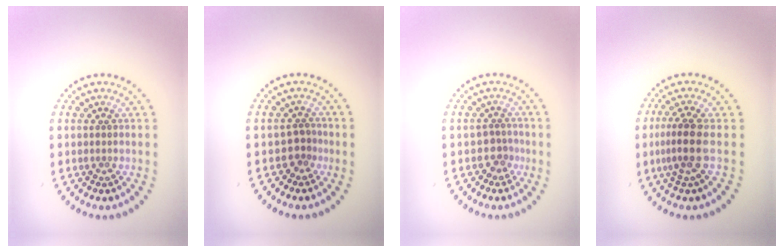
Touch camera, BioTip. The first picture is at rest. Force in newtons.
{"total": 1.3, "press": 1.0, "slide": 0.9}
{"total": 1.8, "press": 1.1, "slide": 1.3}
{"total": 2.8, "press": 2.1, "slide": 1.8}